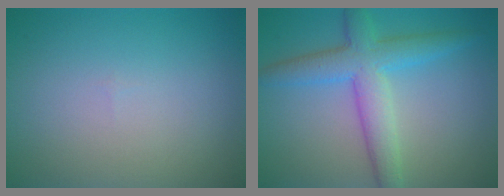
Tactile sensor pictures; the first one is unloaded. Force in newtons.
{"total": 5.3, "press": 5.3, "slide": 0.1}